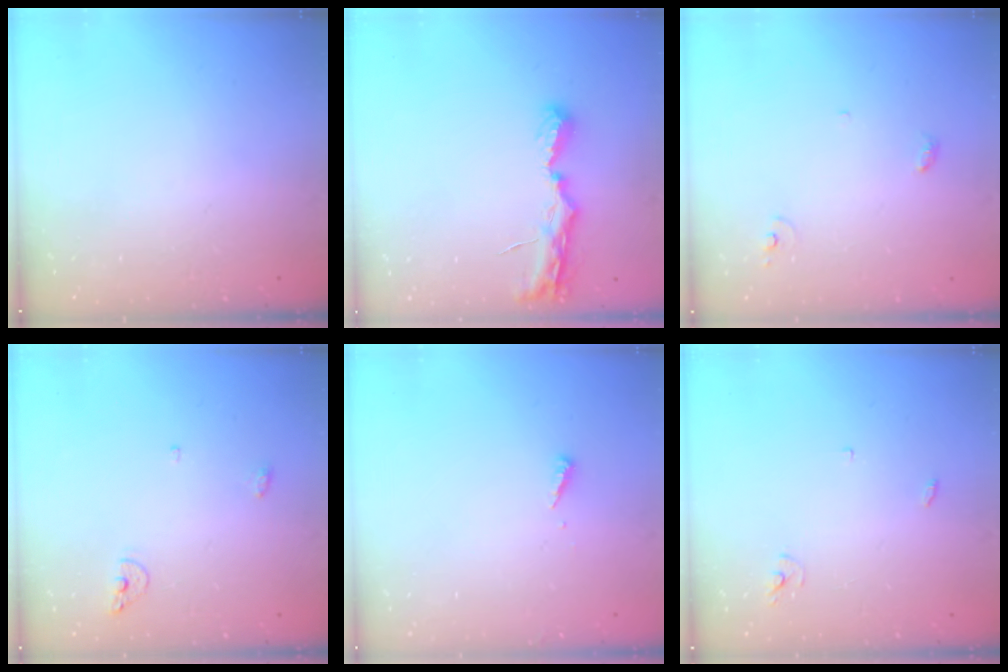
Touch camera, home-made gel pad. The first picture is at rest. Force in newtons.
{"total": 7.5, "press": 7.5, "slide": 0.4}
{"total": 3.6, "press": 3.6, "slide": 0.2}
{"total": 5.6, "press": 5.5, "slide": 1.0}
{"total": 3.5, "press": 3.5, "slide": 0.2}
{"total": 2.5, "press": 2.5, "slide": 0.1}